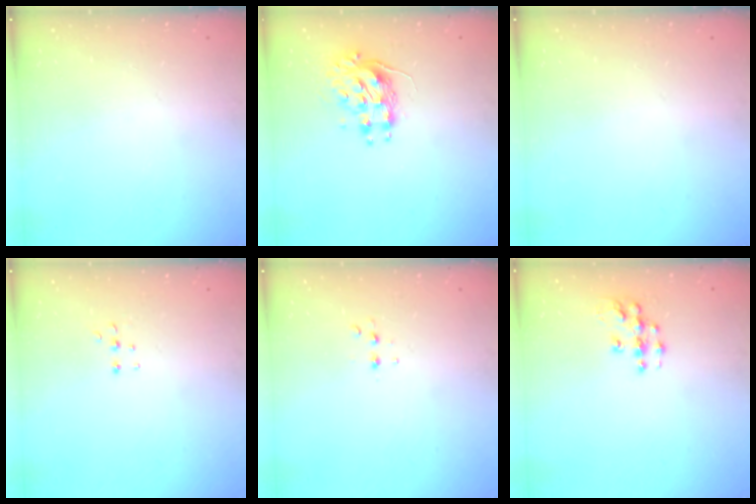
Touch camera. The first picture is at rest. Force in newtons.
{"total": 9.0, "press": 9.0, "slide": 0.4}
{"total": 0.0}
{"total": 3.6, "press": 3.5, "slide": 0.9}
{"total": 3.6, "press": 3.5, "slide": 1.1}
{"total": 8.2, "press": 8.2, "slide": 0.4}